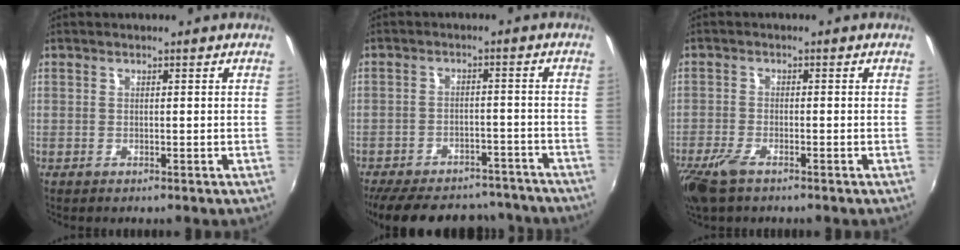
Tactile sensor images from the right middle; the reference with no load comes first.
{"total": 22.2, "force": [-18.8, 8.4, 8.3], "torque": [-0.181, 0.015, -0.241]}
{"total": 5.5, "force": [-3.8, 1.8, 3.6], "torque": [-0.094, -0.016, -0.075]}